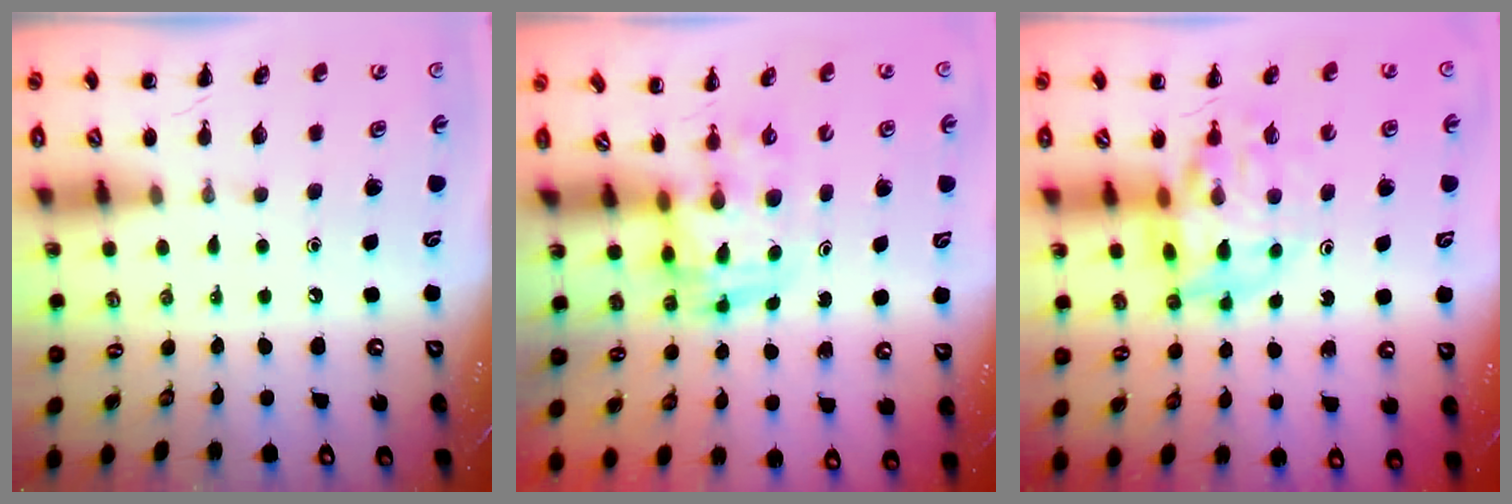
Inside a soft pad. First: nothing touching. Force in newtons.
{"total": 3.6, "press": 3.5, "slide": 0.6}
{"total": 10.5, "press": 10.0, "slide": 3.2}